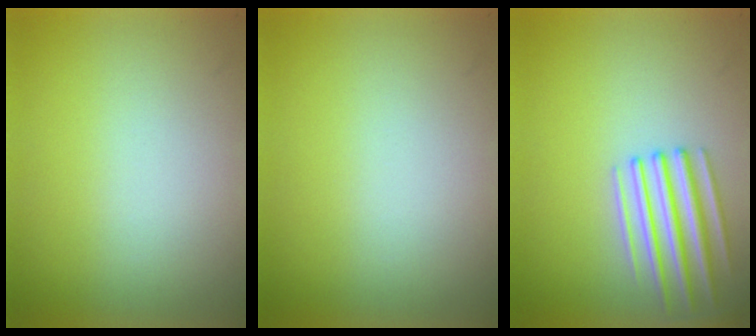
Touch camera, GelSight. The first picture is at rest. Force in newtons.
{"total": 0.0}
{"total": 1.6}